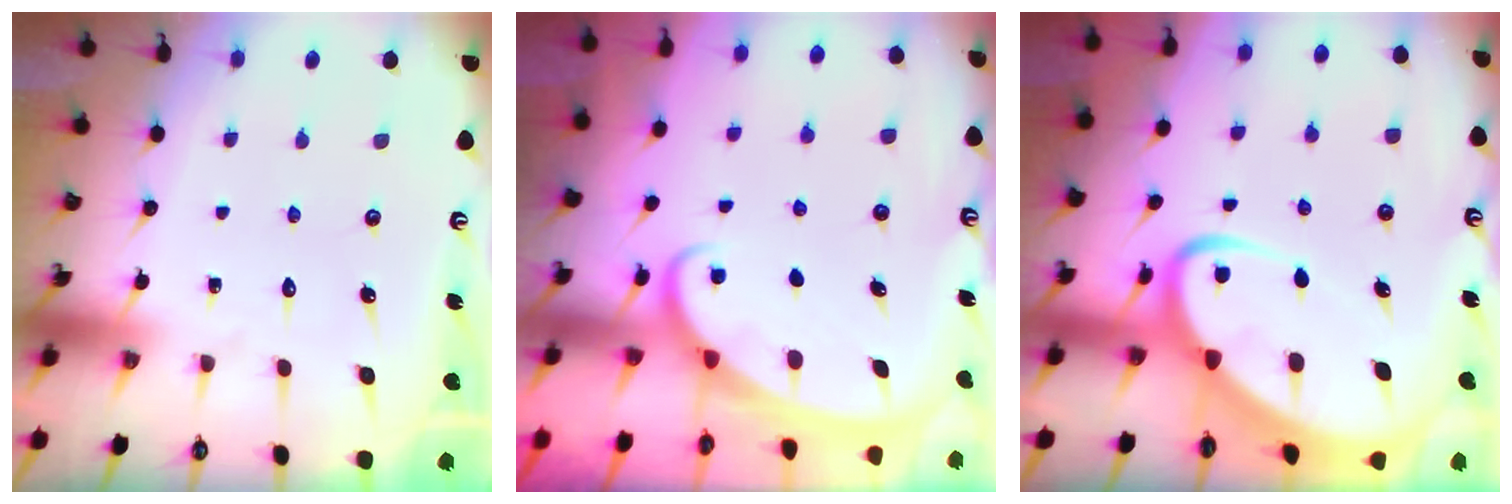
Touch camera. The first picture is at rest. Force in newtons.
{"total": 2.2, "press": 2.2, "slide": 0.3}
{"total": 7.6, "press": 7.5, "slide": 0.8}